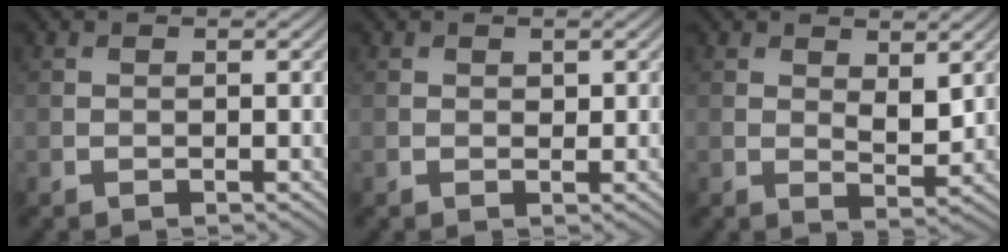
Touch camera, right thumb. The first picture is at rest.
{"total": 0.6, "force": [0.3, 0.4, 0.3], "torque": [-0.004, -0.002, 0.005]}
{"total": 3.4, "force": [1.3, 1.6, 2.7], "torque": [-0.050, -0.007, 0.027]}